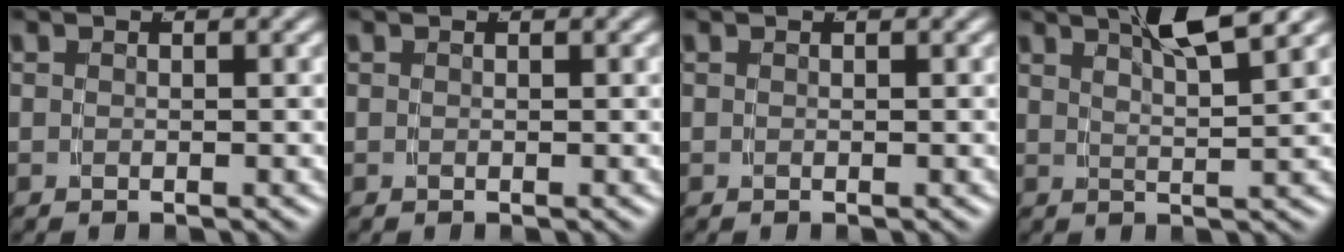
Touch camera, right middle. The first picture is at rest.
{"total": 0.0}
{"total": 0.0}
{"total": 5.4, "force": [3.9, 0.5, 3.7], "torque": [-0.052, 0.017, 0.061]}